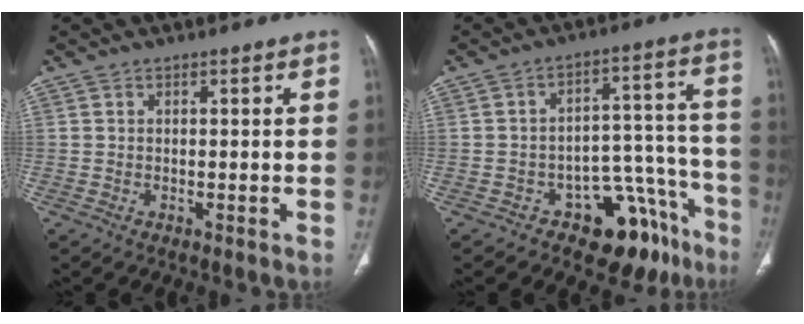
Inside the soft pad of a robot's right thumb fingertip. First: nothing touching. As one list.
[{"total": 14.7, "force": [-9.5, 8.3, 7.4], "torque": [-0.025, 0.108, -0.130]}]